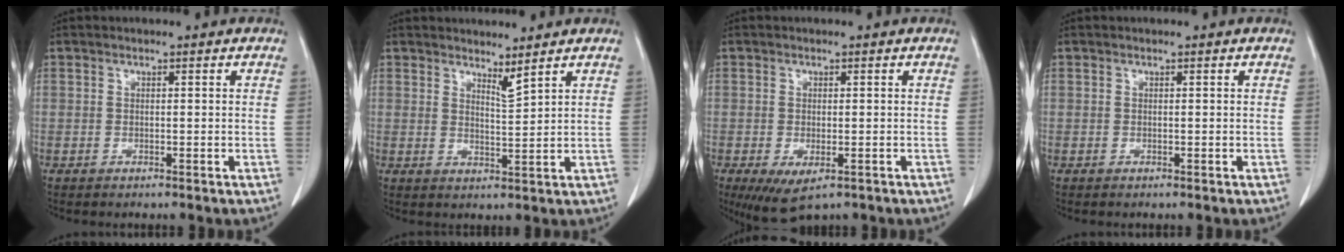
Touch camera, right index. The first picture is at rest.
{"total": 2.6, "force": [2.3, -0.3, 1.1], "torque": [-0.020, -0.014, 0.045]}
{"total": 5.8, "force": [-3.2, 2.5, 4.2], "torque": [-0.064, -0.014, -0.045]}
{"total": 0.0}